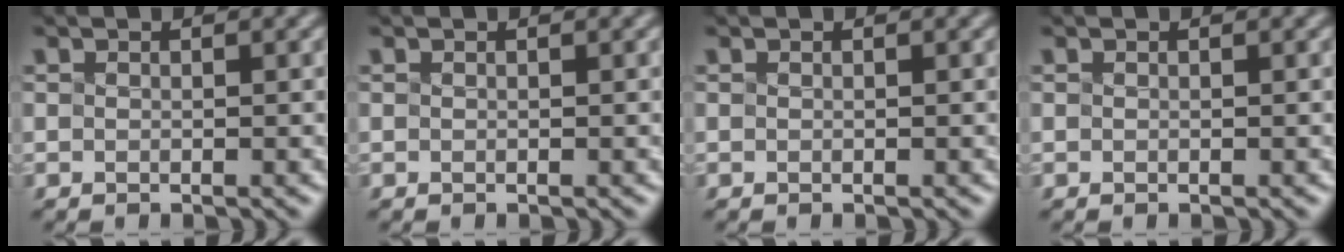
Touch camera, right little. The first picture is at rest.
{"total": 0.0}
{"total": 0.0}
{"total": 0.0}